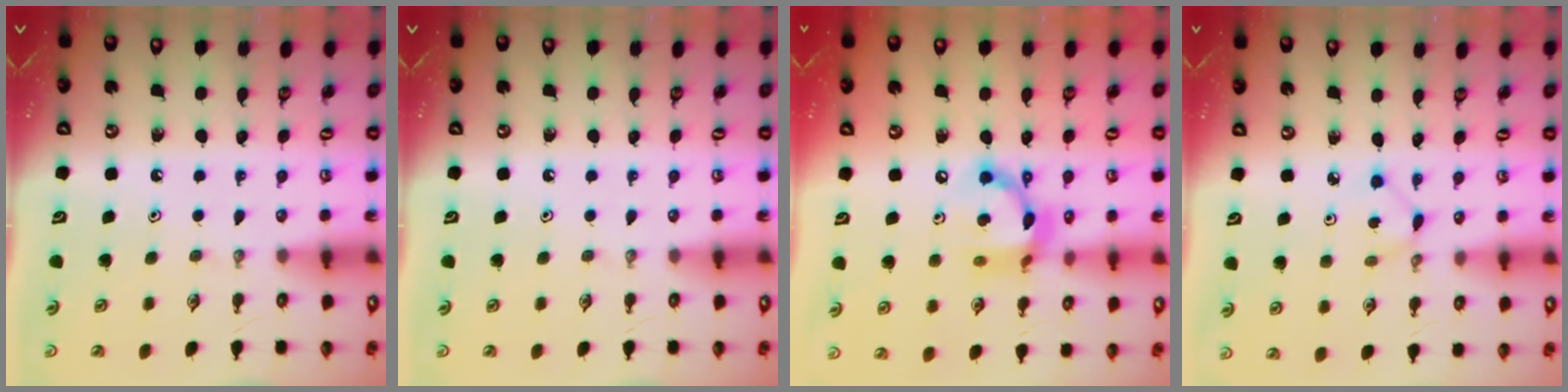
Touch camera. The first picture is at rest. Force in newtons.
{"total": 0.0}
{"total": 13.1, "press": 13.0, "slide": 0.9}
{"total": 1.4, "press": 1.4, "slide": 0.2}